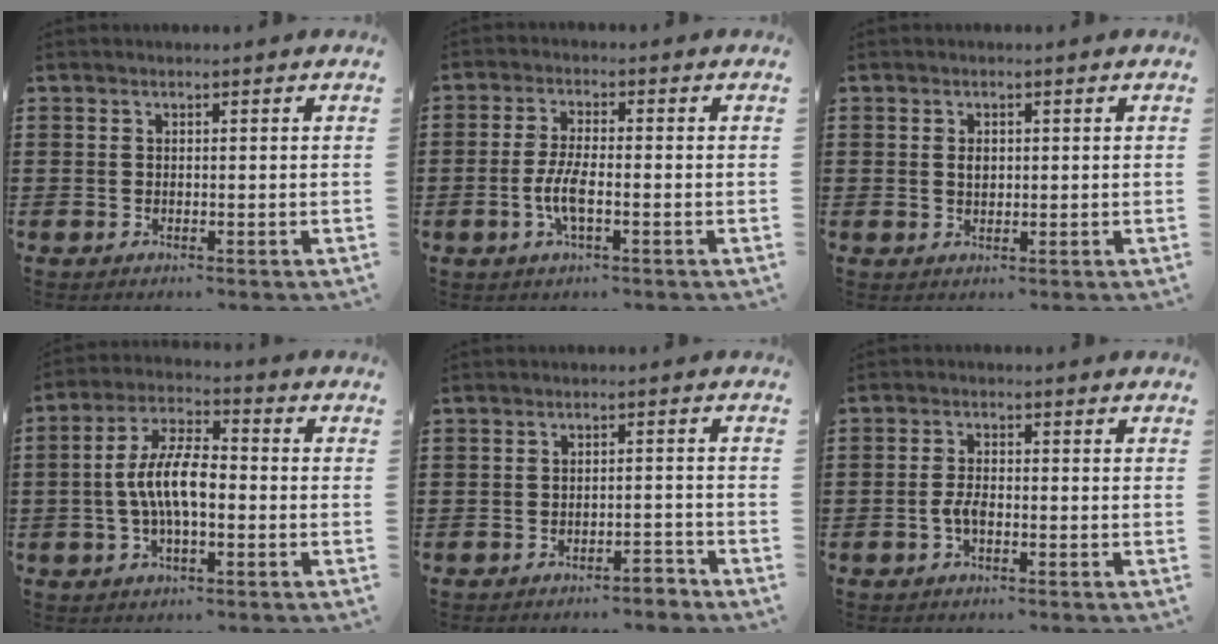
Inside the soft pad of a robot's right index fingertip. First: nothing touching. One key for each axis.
{"total": 4.8, "fx": -1.3, "fy": 1.3, "fz": 4.4, "tx": -0.105, "ty": -0.004, "tz": -0.032}
{"total": 1.6, "fx": 0.3, "fy": 1.0, "fz": 1.2, "tx": -0.027, "ty": 0.006, "tz": 0.005}
{"total": 8.7, "fx": -1.1, "fy": 3.5, "fz": 7.9, "tx": -0.165, "ty": 0.004, "tz": -0.027}
{"total": 2.7, "fx": -2.6, "fy": 0.3, "fz": 0.8, "tx": -0.019, "ty": 0.003, "tz": -0.052}
{"total": 2.6, "fx": -1.0, "fy": 1.0, "fz": 2.1, "tx": -0.055, "ty": -0.002, "tz": -0.024}